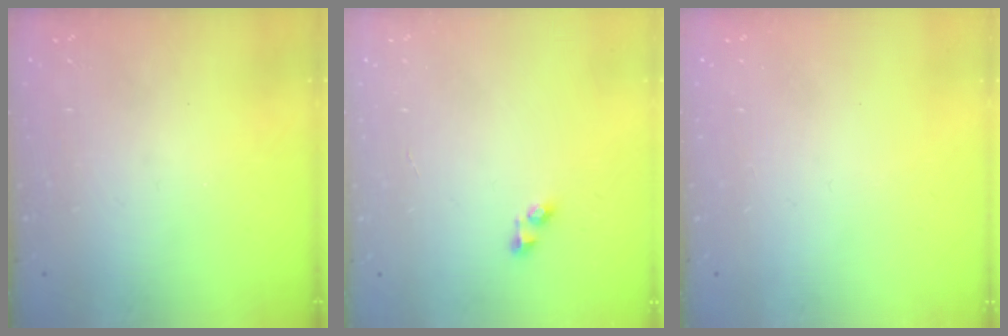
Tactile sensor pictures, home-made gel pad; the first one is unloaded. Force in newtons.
{"total": 2.0, "press": 2.0, "slide": 0.3}
{"total": 0.0}